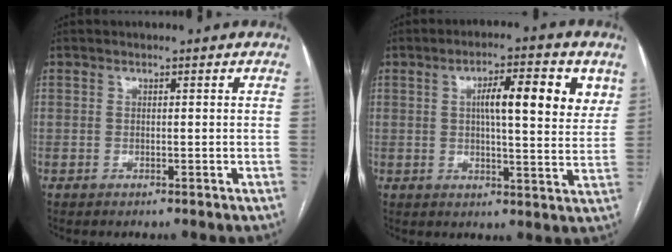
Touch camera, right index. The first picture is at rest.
{"total": 10.7, "force": [3.8, 2.2, 9.8], "torque": [-0.142, 0.014, 0.051]}